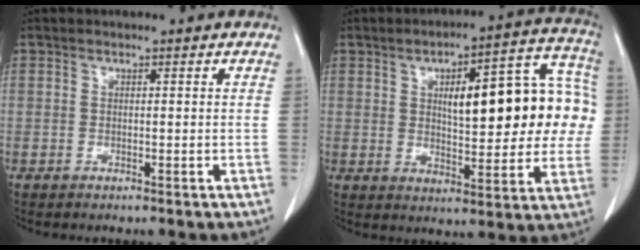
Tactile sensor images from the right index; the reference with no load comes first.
{"total": 18.4, "force": [2.6, 6.1, 17.1], "torque": [-0.219, 0.042, 0.040]}